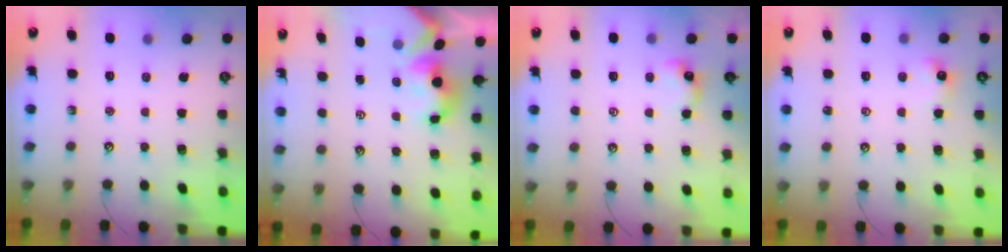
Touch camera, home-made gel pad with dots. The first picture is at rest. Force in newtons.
{"total": 2.1, "press": 2.0, "slide": 0.7}
{"total": 0.0}
{"total": 2.2, "press": 2.1, "slide": 0.7}